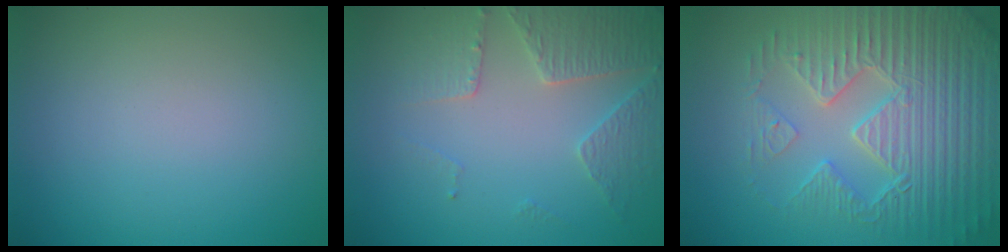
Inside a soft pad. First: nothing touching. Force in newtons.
{"total": 3.7, "press": 3.5, "slide": 1.2}
{"total": 7.3, "press": 5.8, "slide": 4.4}